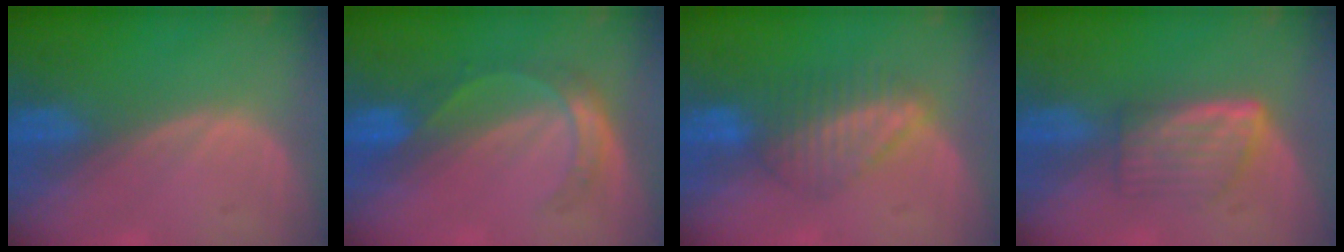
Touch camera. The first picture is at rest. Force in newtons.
{"total": 5.4, "press": 4.7, "slide": 2.6}
{"total": 6.4, "press": 6.0, "slide": 2.0}
{"total": 5.8, "press": 5.2, "slide": 2.5}